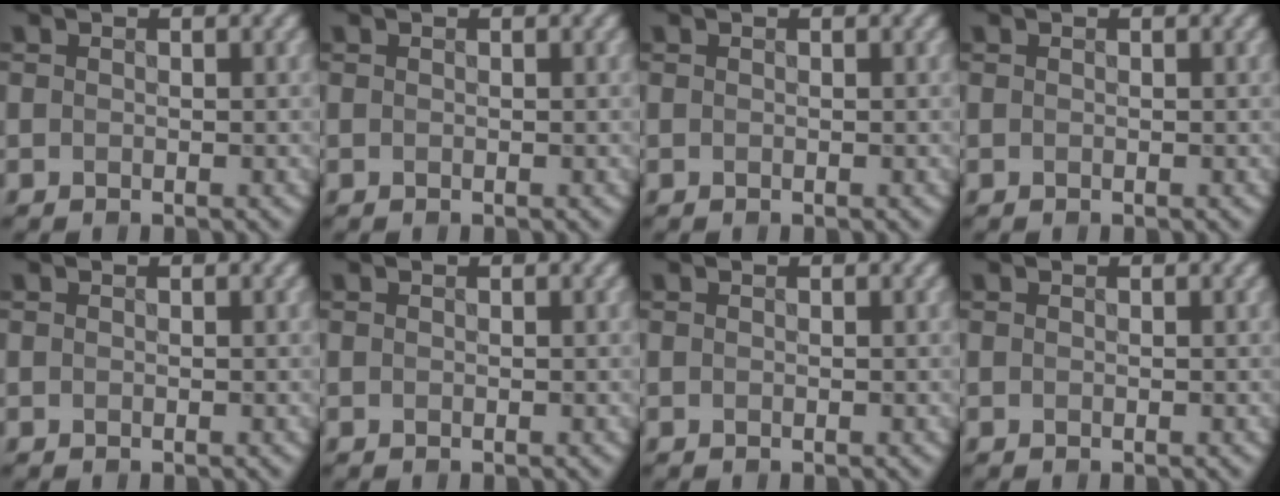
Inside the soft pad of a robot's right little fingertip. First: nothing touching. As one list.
[{"total": 0.0}, {"total": 0.0}, {"total": 0.0}, {"total": 0.0}, {"total": 0.0}, {"total": 0.0}, {"total": 0.0}]